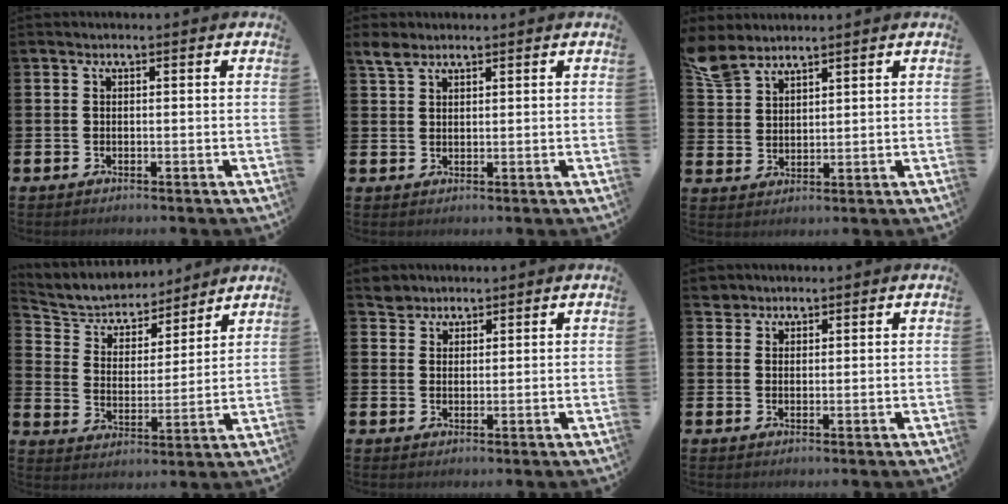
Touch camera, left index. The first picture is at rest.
{"total": 3.0, "force": [2.4, 1.3, 1.2], "torque": [-0.021, -0.001, 0.043]}
{"total": 5.2, "force": [4.8, 1.8, 1.0], "torque": [-0.029, -0.020, 0.089]}
{"total": 6.2, "force": [5.8, 2.1, 0.6], "torque": [-0.051, -0.042, 0.098]}
{"total": 2.8, "force": [2.6, 1.0, -0.5], "torque": [0.009, -0.006, 0.050]}
{"total": 2.4, "force": [2.2, 1.0, -0.3], "torque": [0.008, -0.005, 0.040]}